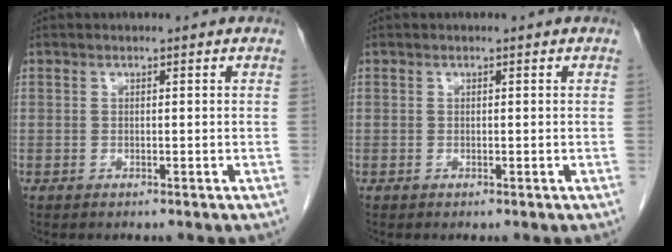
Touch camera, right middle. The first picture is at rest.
{"total": 0.0}